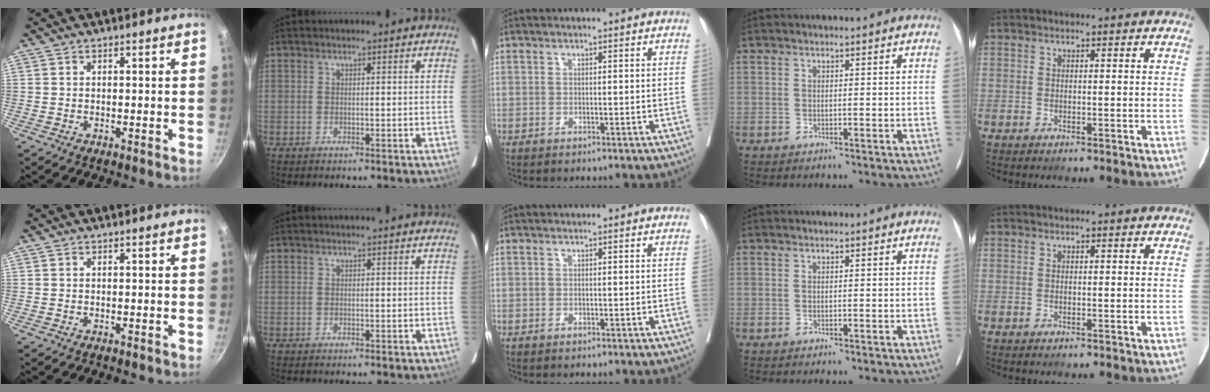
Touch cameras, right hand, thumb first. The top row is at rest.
{}